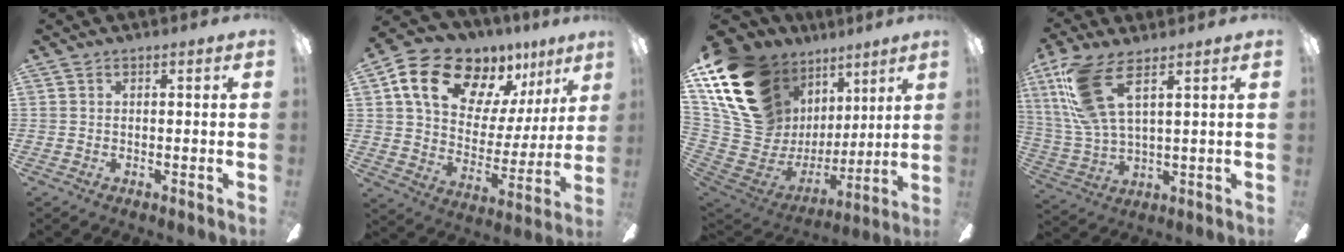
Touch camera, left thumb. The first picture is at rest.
{"total": 18.5, "force": [12.3, 10.5, 9.1], "torque": [-0.156, -0.070, 0.221]}
{"total": 20.6, "force": [11.7, 13.4, 10.4], "torque": [-0.244, -0.078, 0.242]}
{"total": 14.7, "force": [7.6, 5.1, 11.5], "torque": [-0.252, -0.019, 0.138]}